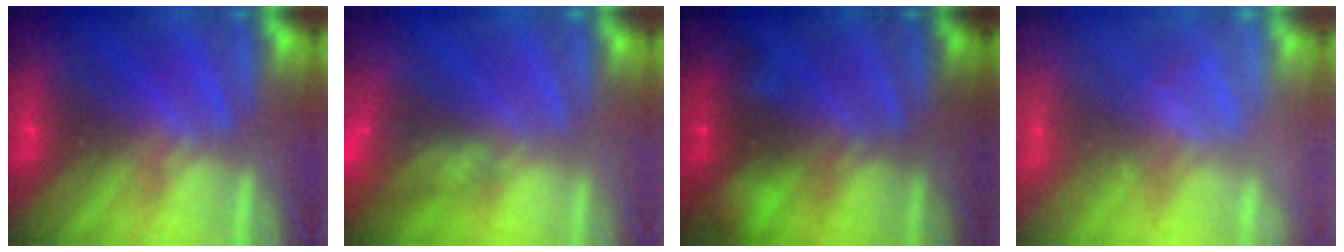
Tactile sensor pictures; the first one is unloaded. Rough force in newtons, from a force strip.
{"total": 8.8}
{"total": 2.4}
{"total": 2.1}